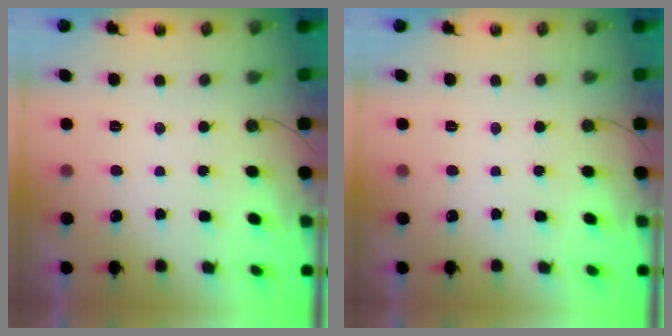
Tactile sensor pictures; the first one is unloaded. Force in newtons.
{"total": 0.0}